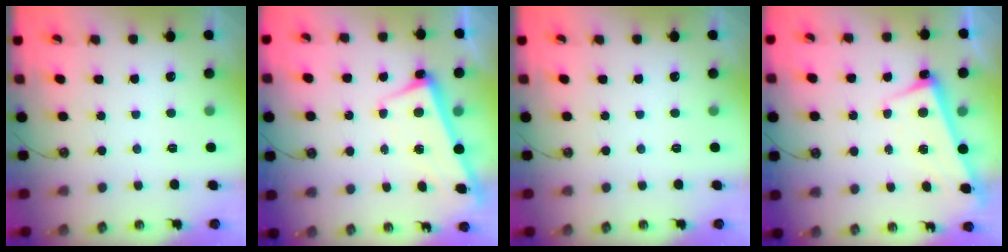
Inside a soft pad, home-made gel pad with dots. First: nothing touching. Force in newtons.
{"total": 2.6, "press": 2.6, "slide": 0.5}
{"total": 0.0}
{"total": 2.5, "press": 2.5, "slide": 0.7}